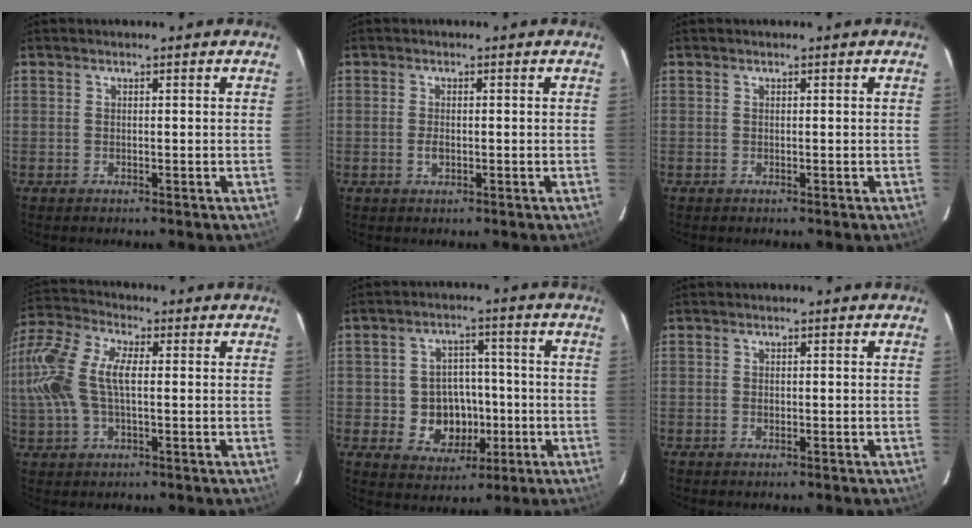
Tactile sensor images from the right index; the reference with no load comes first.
{"total": 1.7, "force": [-0.4, 1.0, 1.4], "torque": [-0.028, -0.001, -0.007]}
{"total": 0.0}
{"total": 15.7, "force": [0.6, 8.2, 13.4], "torque": [-0.290, 0.017, 0.007]}
{"total": 9.3, "force": [-2.1, 8.1, 4.1], "torque": [-0.094, 0.014, -0.015]}
{"total": 0.6, "force": [-0.2, 0.5, 0.2], "torque": [-0.002, 0.000, -0.001]}